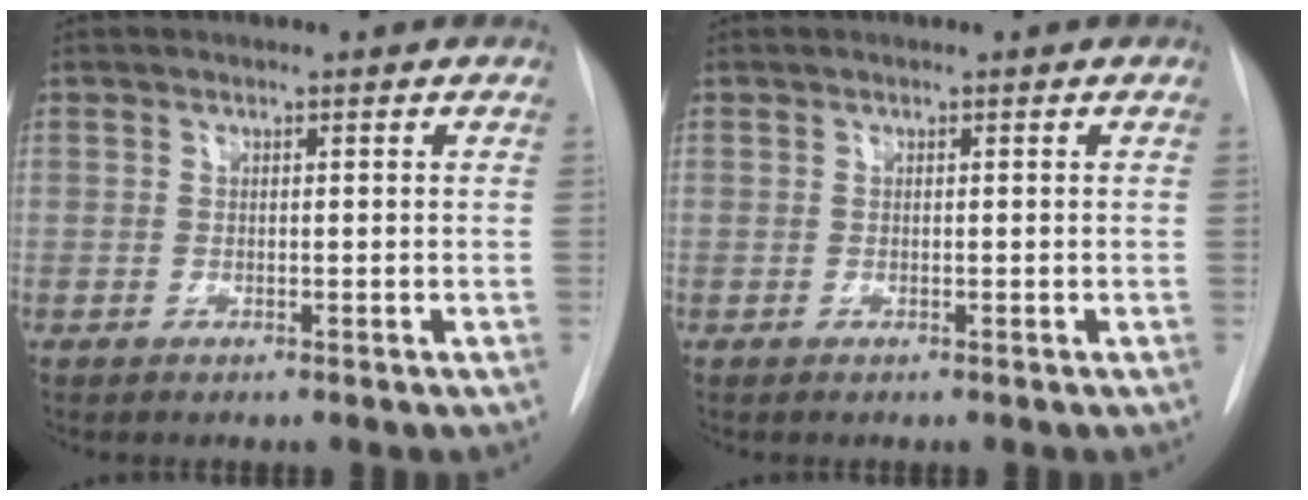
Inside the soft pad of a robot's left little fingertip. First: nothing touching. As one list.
[{"total": 0.0}]